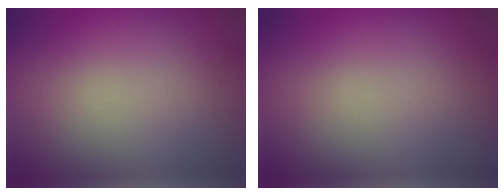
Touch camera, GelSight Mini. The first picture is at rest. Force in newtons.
{"total": 0.0}